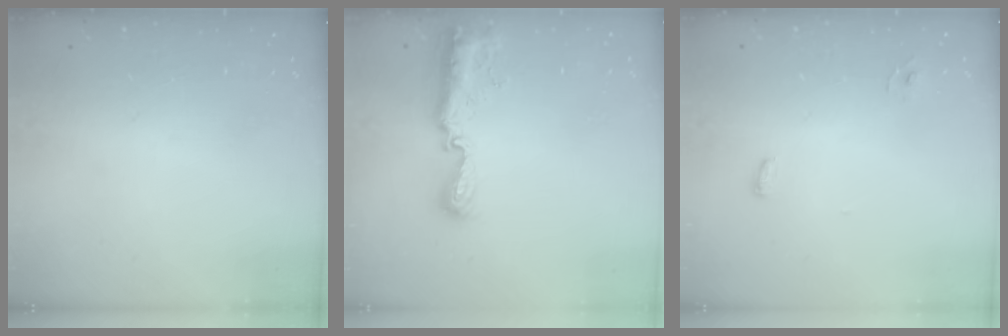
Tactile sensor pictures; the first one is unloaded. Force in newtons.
{"total": 11.2, "press": 10.1, "slide": 4.8}
{"total": 4.4, "press": 3.9, "slide": 2.1}